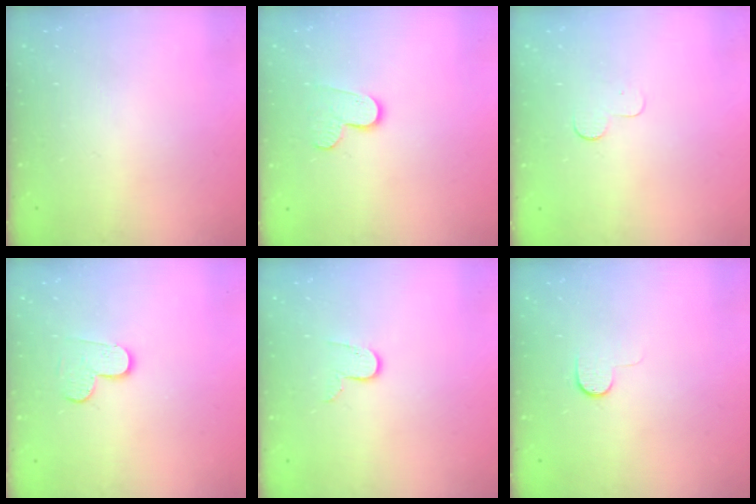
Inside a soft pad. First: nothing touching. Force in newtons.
{"total": 7.8, "press": 7.7, "slide": 0.6}
{"total": 2.9, "press": 2.9, "slide": 0.3}
{"total": 4.2, "press": 4.2, "slide": 0.4}
{"total": 6.3, "press": 6.3, "slide": 0.5}
{"total": 5.0, "press": 5.0, "slide": 0.5}